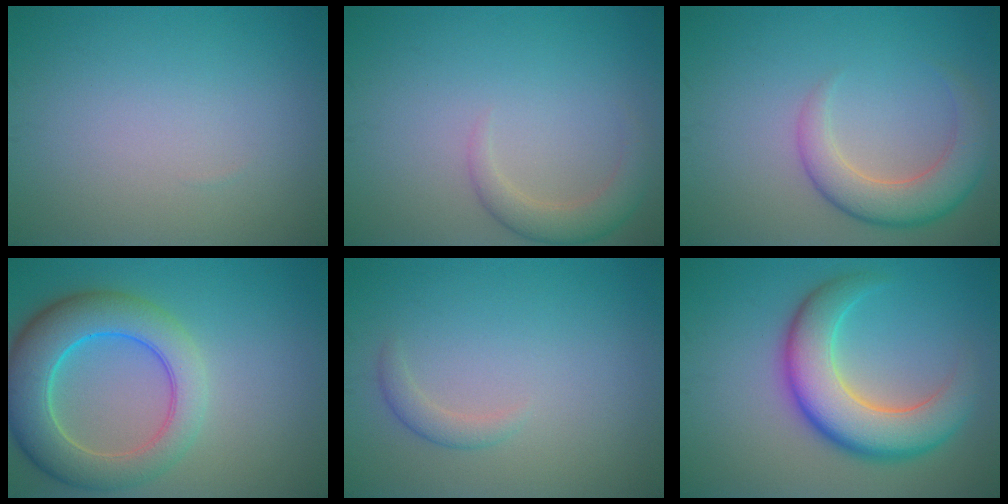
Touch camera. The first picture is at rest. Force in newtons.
{"total": 2.8, "press": 2.7, "slide": 0.2}
{"total": 4.8, "press": 4.8, "slide": 0.2}
{"total": 7.2, "press": 7.2, "slide": 0.6}
{"total": 1.3, "press": 1.3, "slide": 0.1}
{"total": 8.0, "press": 8.0, "slide": 0.6}